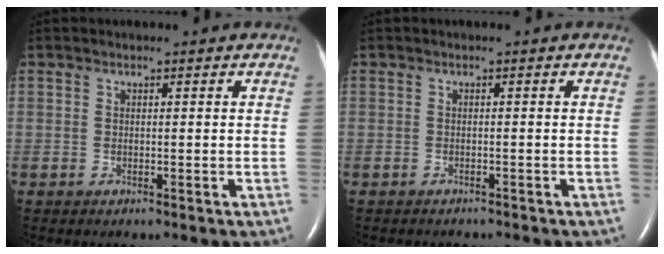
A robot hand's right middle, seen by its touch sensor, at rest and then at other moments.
{"total": 2.6, "force": [-2.3, 0.8, 0.8], "torque": [-0.019, -0.004, -0.024]}